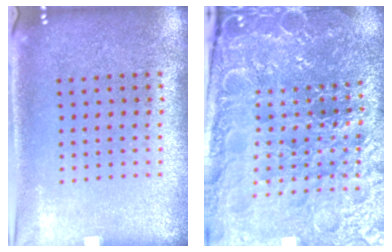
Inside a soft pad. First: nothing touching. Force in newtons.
{"total": 5.0, "press": 4.8, "slide": 1.5}